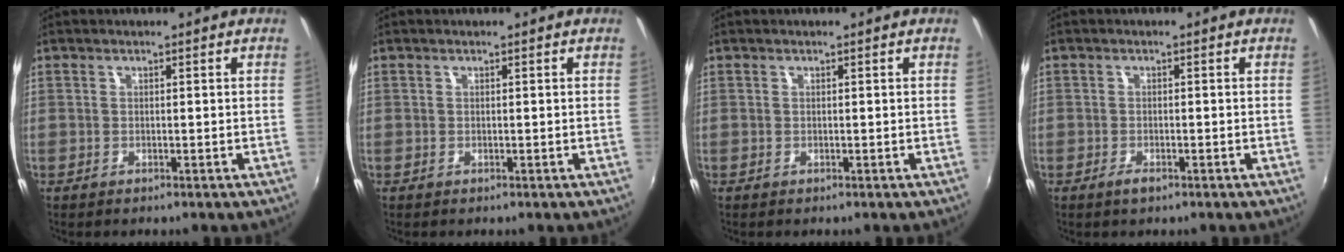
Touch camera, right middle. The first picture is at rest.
{"total": 0.0}
{"total": 0.0}
{"total": 1.6, "force": [-1.1, 0.8, 0.8], "torque": [-0.016, -0.005, -0.022]}